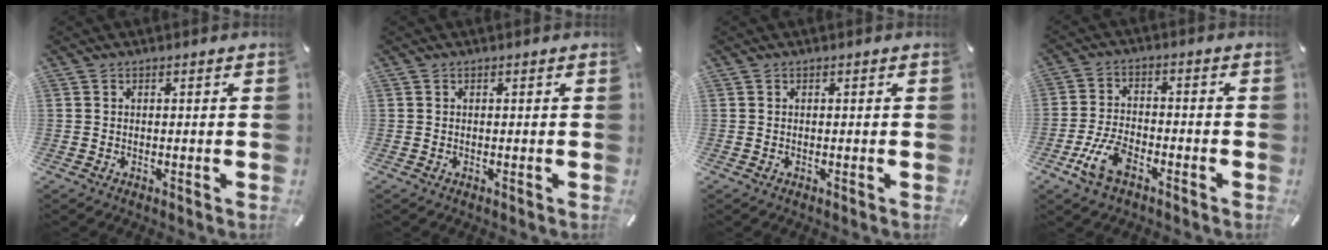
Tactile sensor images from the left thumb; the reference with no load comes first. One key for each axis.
{"total": 0.0}
{"total": 0.0}
{"total": 8.2, "fx": -4.2, "fy": 4.3, "fz": 5.6, "tx": -0.131, "ty": 0.008, "tz": -0.082}